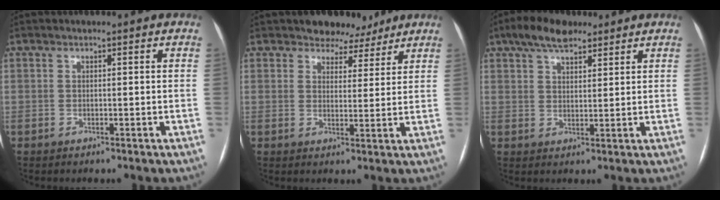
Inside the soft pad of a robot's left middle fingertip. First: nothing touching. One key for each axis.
{"total": 5.5, "fx": 4.5, "fy": 3.1, "fz": 0.6, "tx": -0.002, "ty": -0.001, "tz": 0.057}
{"total": 7.2, "fx": 5.2, "fy": 3.0, "fz": 4.0, "tx": -0.072, "ty": 0.020, "tz": 0.091}